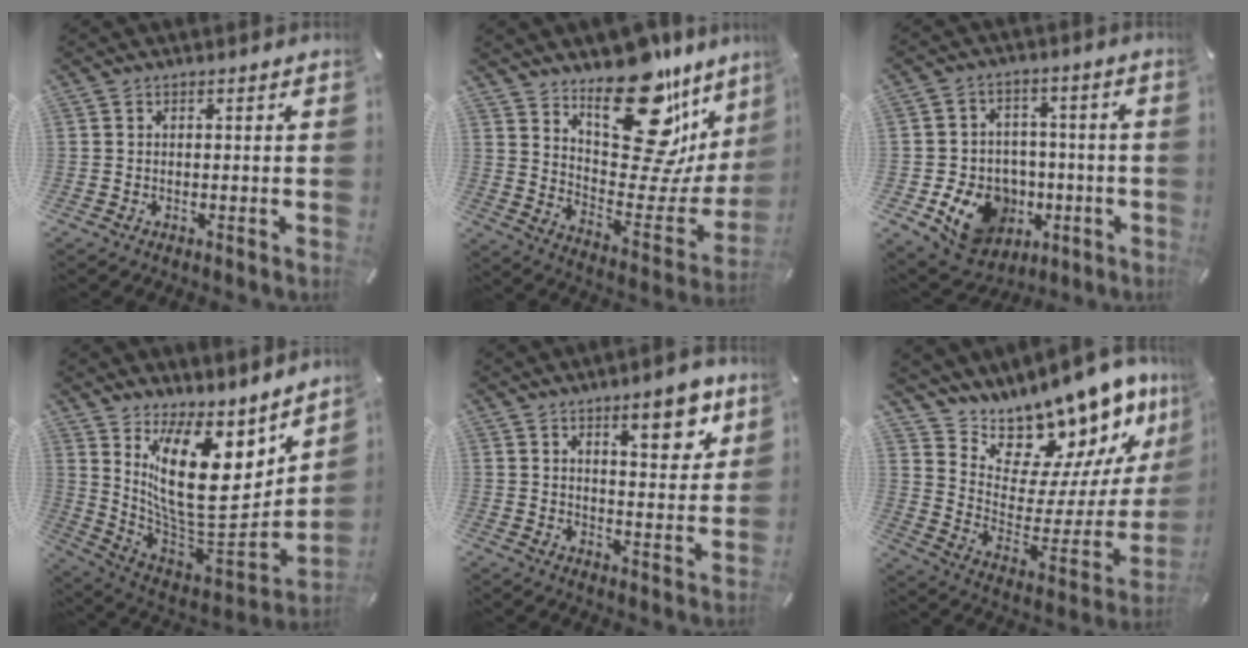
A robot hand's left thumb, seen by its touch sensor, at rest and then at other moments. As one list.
[{"total": 24.3, "force": [16.2, 12.5, 13.1], "torque": [-0.148, -0.134, 0.278]}, {"total": 13.6, "force": [-4.4, 11.6, 5.5], "torque": [-0.085, 0.025, -0.062]}, {"total": 21.9, "force": [7.6, 12.0, 16.7], "torque": [-0.294, -0.085, 0.140]}, {"total": 10.5, "force": [6.4, 3.9, 7.3], "torque": [-0.085, -0.036, 0.100]}, {"total": 13.3, "force": [12.7, 3.8, -0.2], "torque": [0.000, -0.153, 0.210]}]